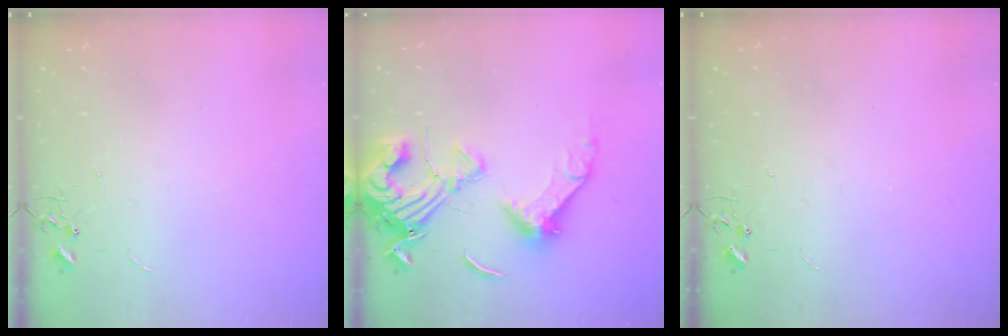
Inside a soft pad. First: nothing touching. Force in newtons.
{"total": 19.3, "press": 19.1, "slide": 2.7}
{"total": 0.0}